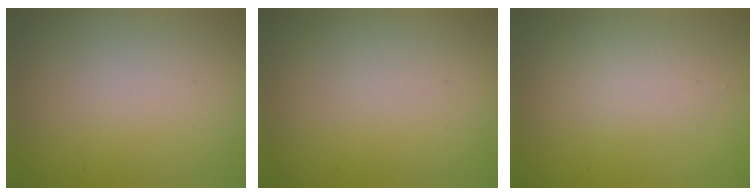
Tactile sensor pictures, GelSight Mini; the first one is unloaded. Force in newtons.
{"total": 0.0}
{"total": 1.7, "press": 1.7, "slide": 0.1}